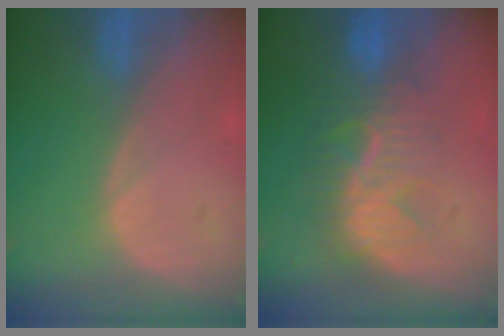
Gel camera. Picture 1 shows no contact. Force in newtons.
{"total": 8.6, "press": 8.0, "slide": 2.9}